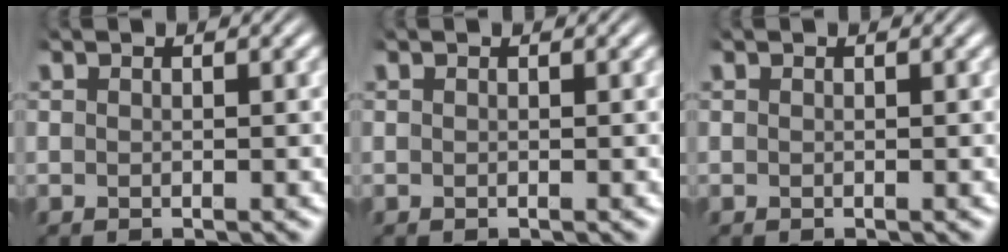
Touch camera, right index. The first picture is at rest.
{"total": 0.0}
{"total": 0.0}